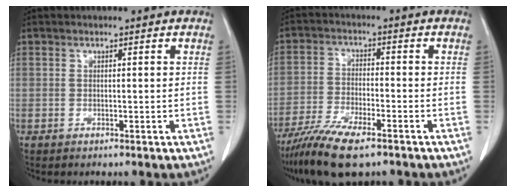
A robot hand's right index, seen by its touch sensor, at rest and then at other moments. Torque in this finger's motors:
{"motor_torque": [0.82, -0.64, 0.34, 0.13]}